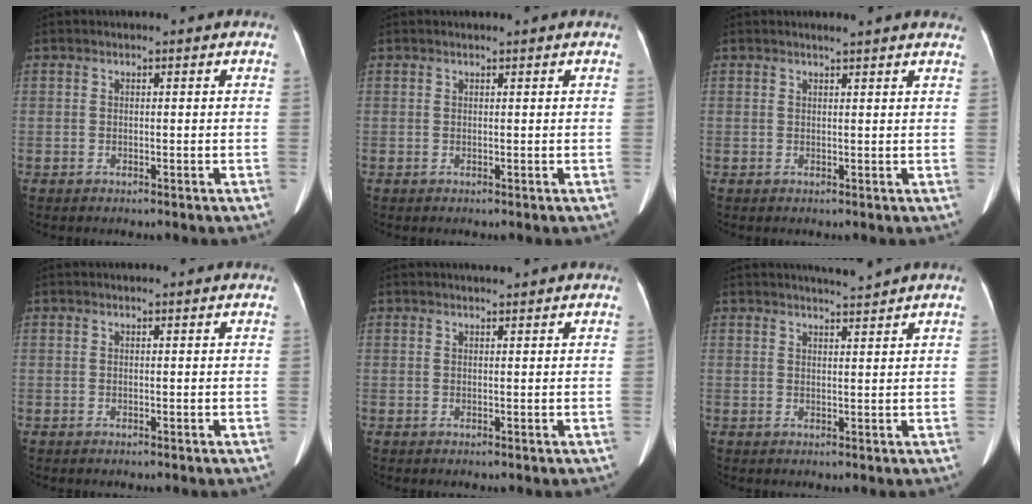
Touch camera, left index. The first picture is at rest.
{"total": 0.6, "force": [0.6, -0.1, 0.2], "torque": [-0.005, 0.003, 0.013]}
{"total": 6.0, "force": [5.5, 0.3, 2.4], "torque": [-0.031, 0.013, 0.051]}
{"total": 0.6, "force": [0.5, 0.1, 0.1], "torque": [-0.006, 0.006, 0.002]}
{"total": 1.7, "force": [1.6, -0.1, 0.6], "torque": [-0.010, 0.012, 0.027]}
{"total": 2.6, "force": [2.4, -1.0, 0.3], "torque": [-0.007, -0.007, 0.041]}